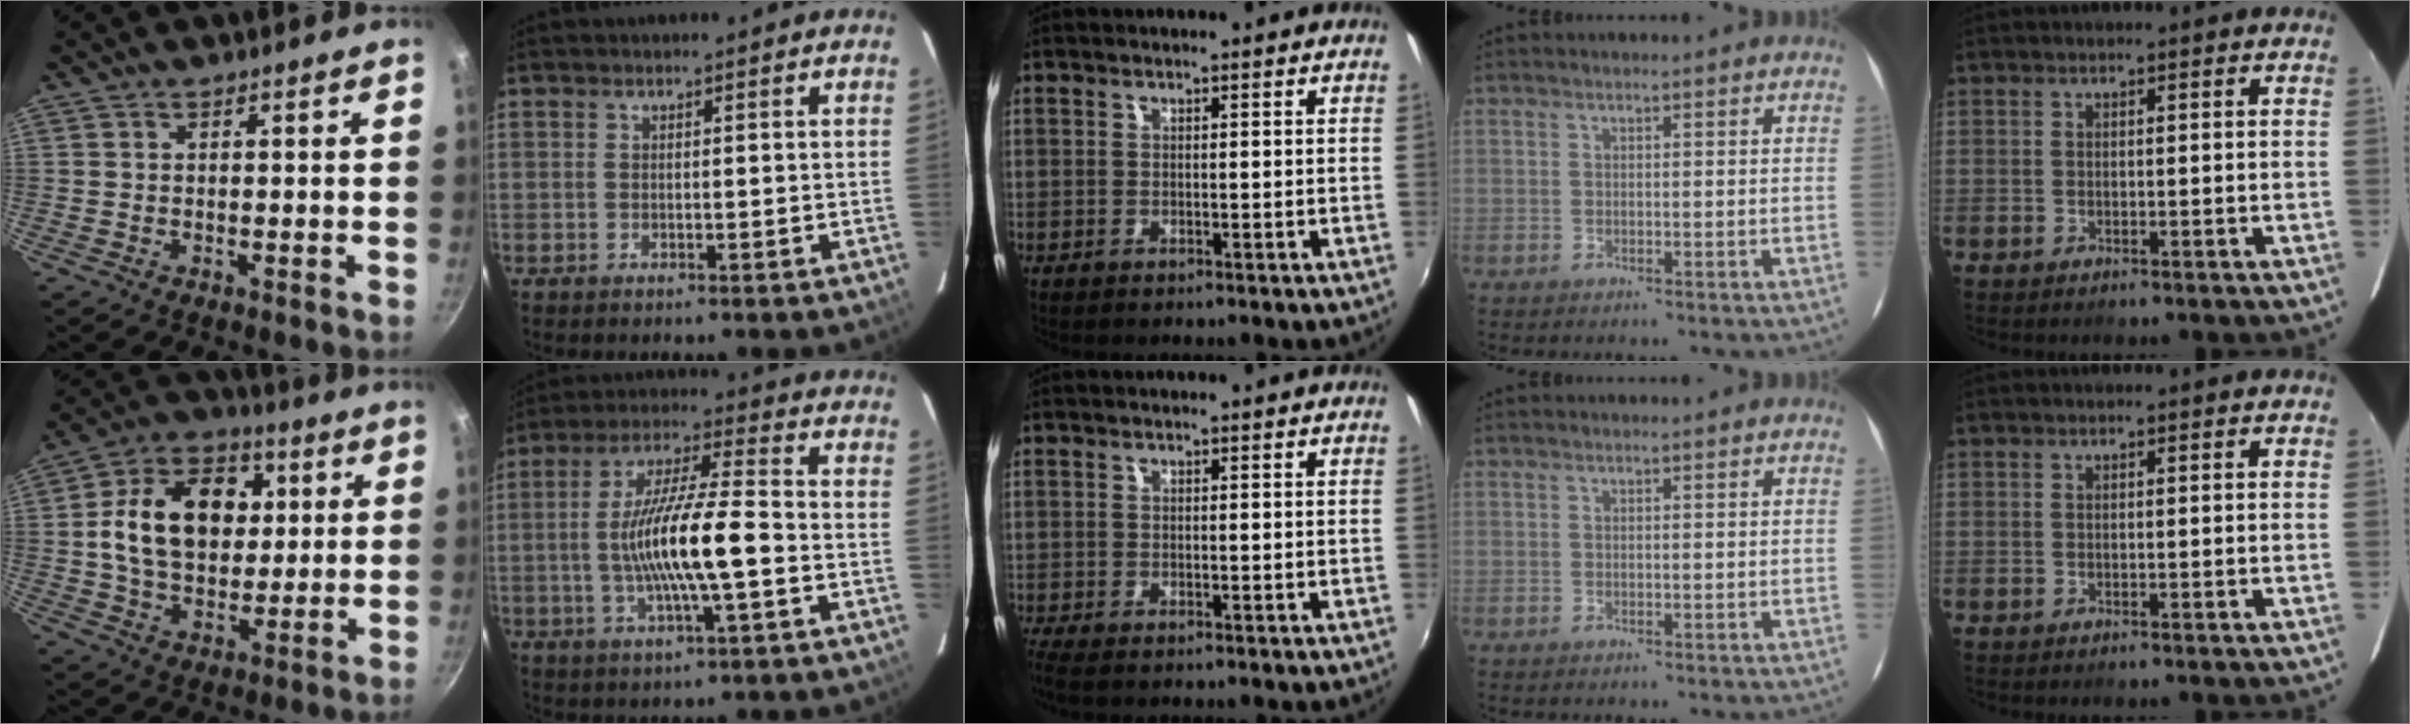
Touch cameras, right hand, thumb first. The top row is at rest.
{"thumb": {"total": 18.2, "force": [2.9, 12.9, 12.4], "torque": [-0.173, 0.013, 0.038]}, "index": {"total": 14.0, "force": [-2.8, 1.8, 13.6], "torque": [-0.255, 0.004, -0.051]}, "middle": {"total": 2.3, "force": [-1.7, 0.5, 1.5], "torque": [-0.030, -0.013, -0.030]}}